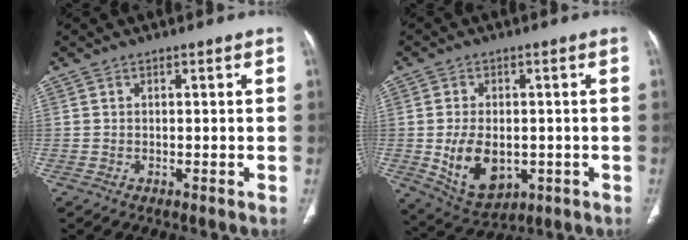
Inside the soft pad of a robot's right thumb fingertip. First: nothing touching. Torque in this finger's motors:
{"motor_torque": [-0.23, 0.73, 0.76, 0.41, 0.31]}